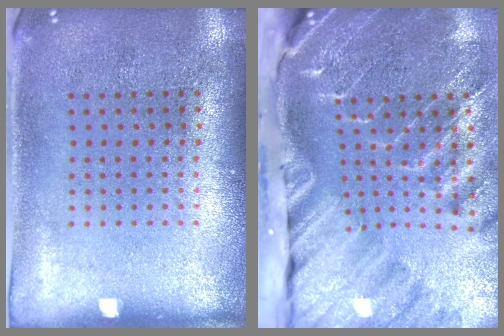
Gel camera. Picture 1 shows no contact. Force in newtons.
{"total": 4.2, "press": 3.2, "slide": 2.8}